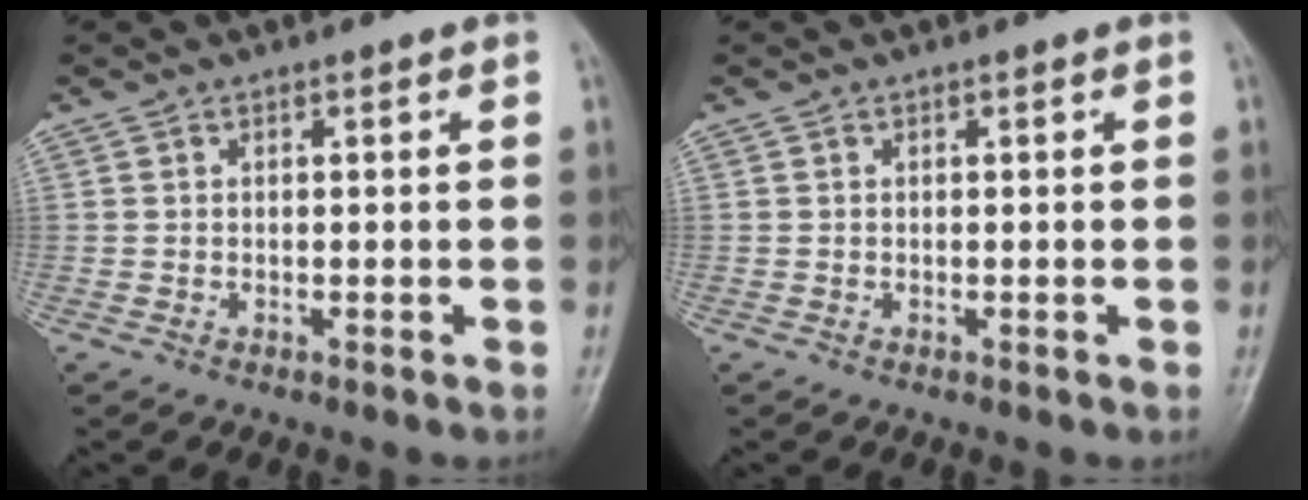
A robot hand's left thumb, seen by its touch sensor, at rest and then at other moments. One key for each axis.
{"total": 0.0}